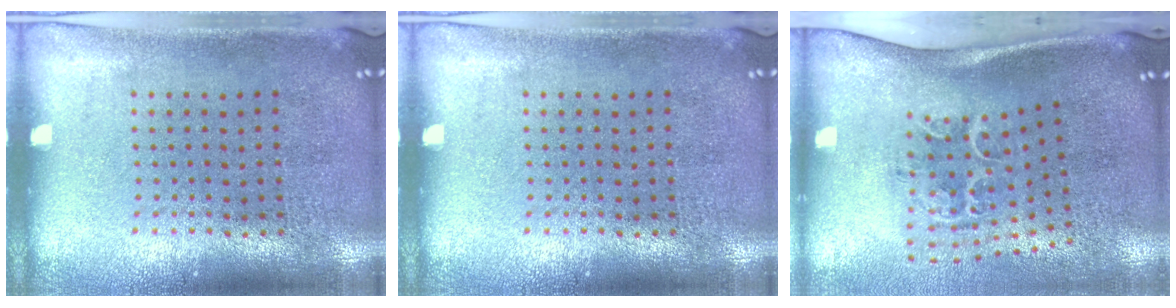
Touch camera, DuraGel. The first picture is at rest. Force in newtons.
{"total": 0.0}
{"total": 1.6, "press": 1.3, "slide": 1.0}